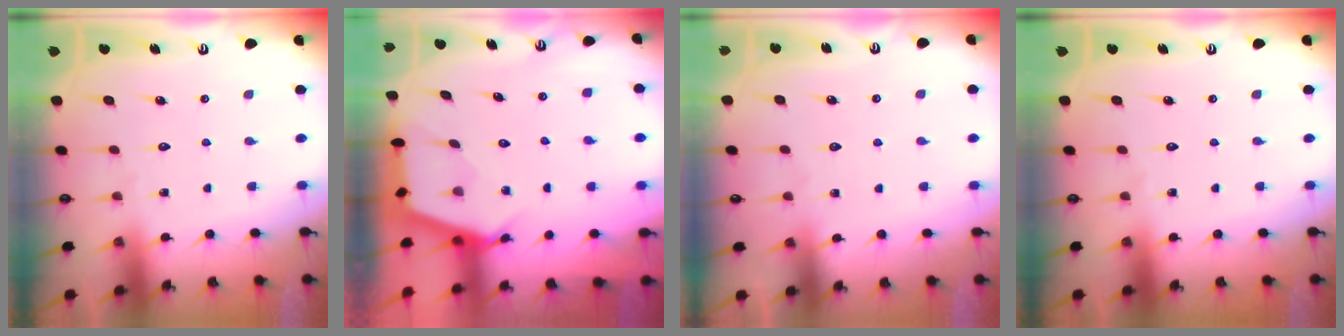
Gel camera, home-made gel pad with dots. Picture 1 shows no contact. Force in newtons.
{"total": 2.5, "press": 2.5, "slide": 0.3}
{"total": 2.9, "press": 2.9, "slide": 0.4}
{"total": 0.0}